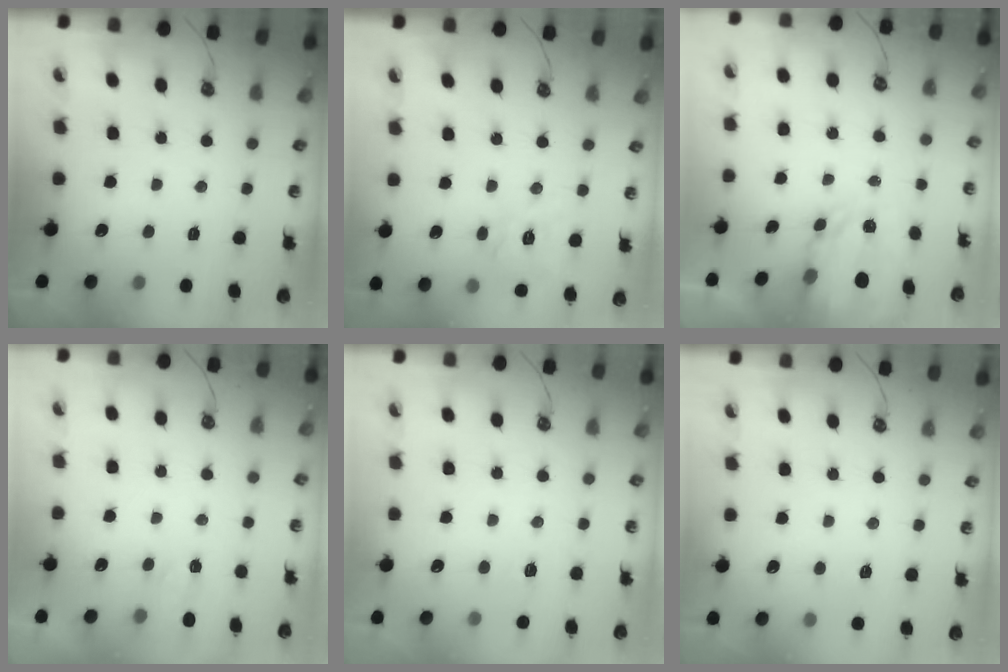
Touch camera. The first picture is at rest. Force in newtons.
{"total": 12.2, "press": 12.1, "slide": 1.3}
{"total": 3.9, "press": 3.9, "slide": 0.3}
{"total": 2.6, "press": 2.5, "slide": 0.4}
{"total": 4.3, "press": 4.3, "slide": 0.6}
{"total": 3.9, "press": 3.9, "slide": 0.4}